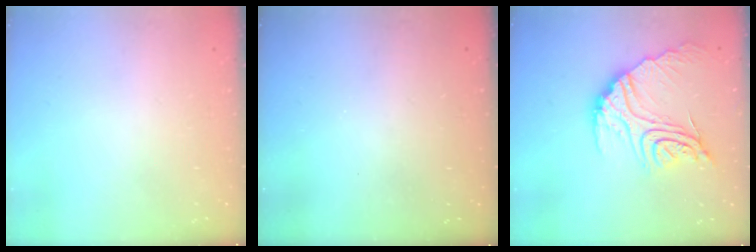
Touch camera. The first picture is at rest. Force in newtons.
{"total": 3.1, "press": 3.1, "slide": 0.1}
{"total": 18.9, "press": 18.8, "slide": 1.5}